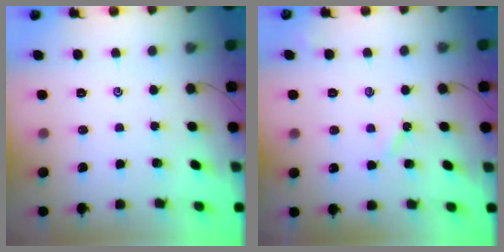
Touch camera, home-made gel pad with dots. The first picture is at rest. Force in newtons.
{"total": 2.8, "press": 2.8, "slide": 0.5}